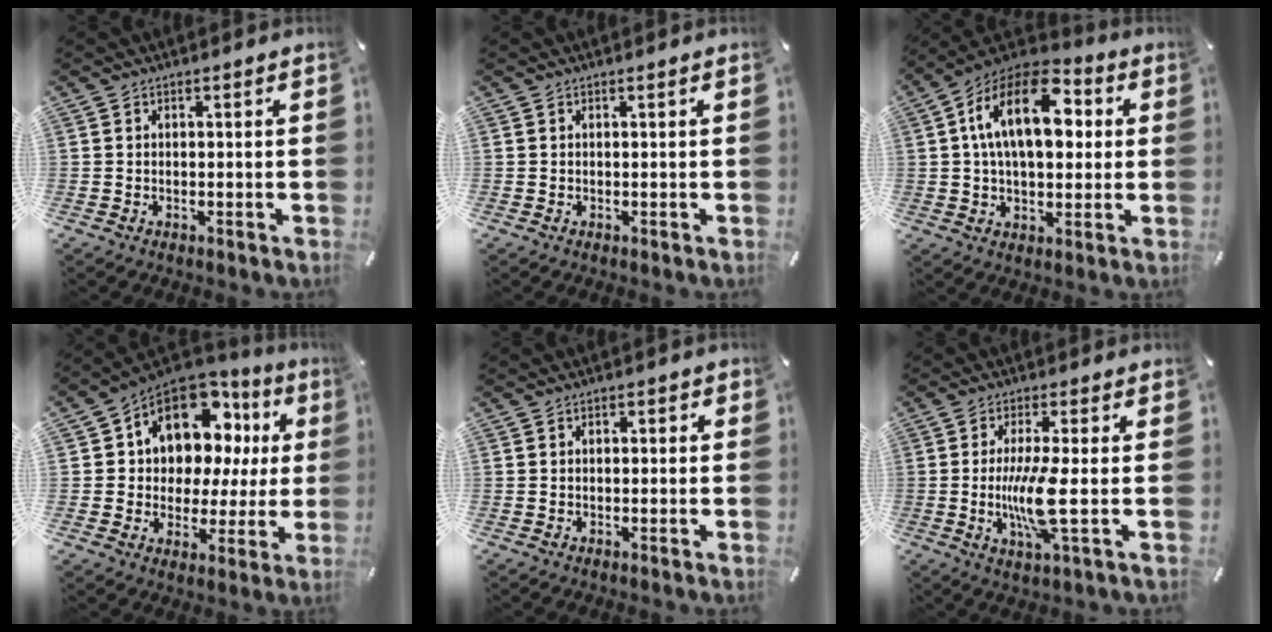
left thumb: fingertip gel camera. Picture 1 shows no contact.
{"total": 0.0}
{"total": 17.8, "force": [4.2, 10.5, 13.7], "torque": [-0.245, -0.001, 0.067]}
{"total": 12.8, "force": [6.6, 9.3, 5.8], "torque": [-0.095, -0.055, 0.122]}
{"total": 1.1, "force": [-0.2, 0.9, 0.6], "torque": [-0.011, 0.004, -0.007]}
{"total": 10.5, "force": [-0.7, 1.5, 10.3], "torque": [-0.210, -0.021, -0.019]}